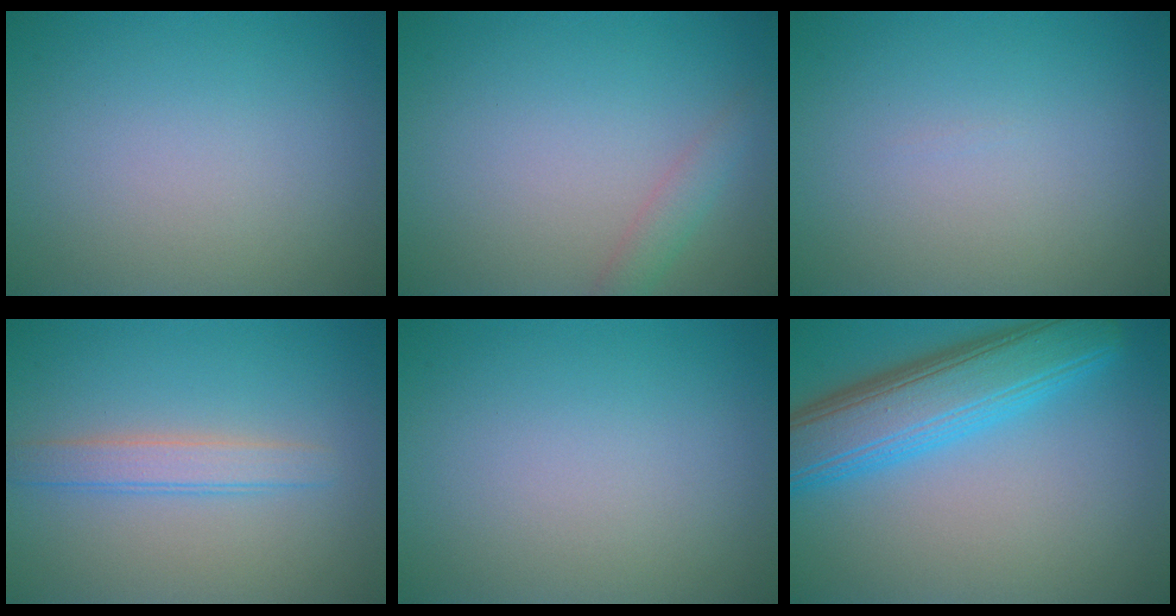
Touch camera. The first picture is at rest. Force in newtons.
{"total": 1.6, "press": 1.6, "slide": 0.0}
{"total": 0.0}
{"total": 2.4, "press": 2.4, "slide": 0.2}
{"total": 0.0}
{"total": 8.1, "press": 8.1, "slide": 0.2}